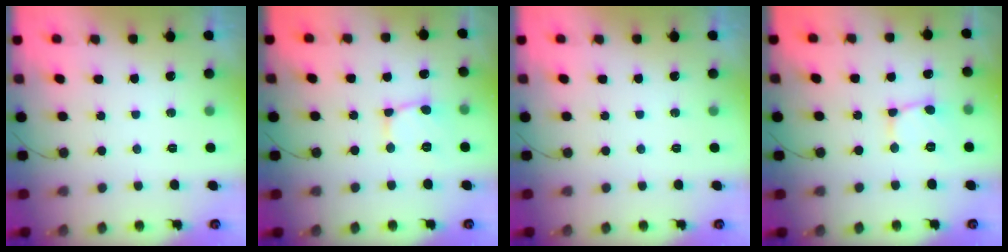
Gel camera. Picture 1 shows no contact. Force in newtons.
{"total": 2.8, "press": 2.8, "slide": 0.3}
{"total": 0.0}
{"total": 2.8, "press": 2.8, "slide": 0.3}